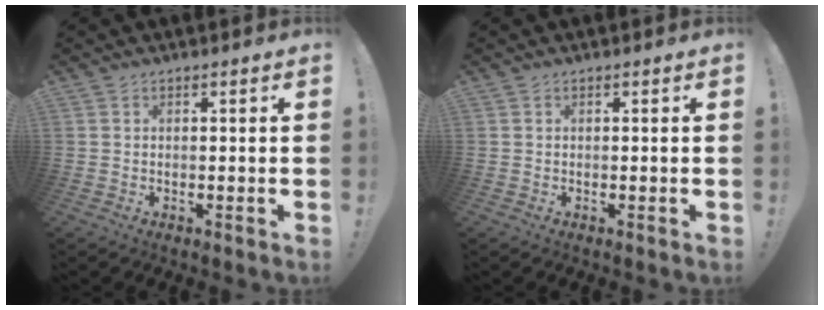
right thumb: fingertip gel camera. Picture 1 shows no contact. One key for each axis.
{"total": 0.0}